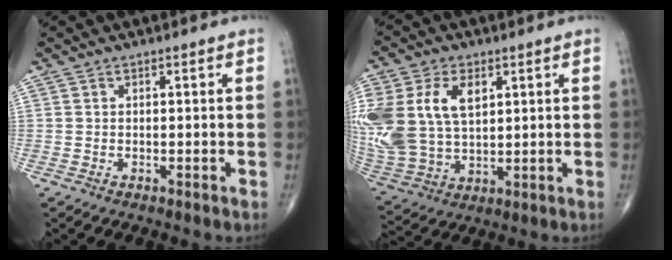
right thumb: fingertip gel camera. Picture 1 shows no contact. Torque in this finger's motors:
{"motor_torque": [1.90, 2.16, 0.93, -0.41, 0.42]}